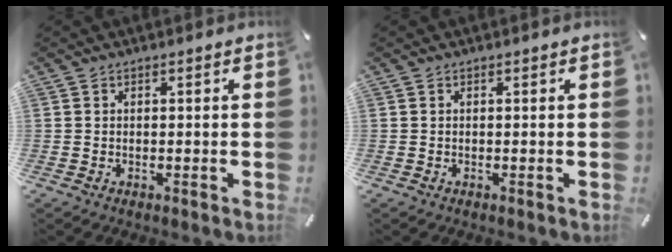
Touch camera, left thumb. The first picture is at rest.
{"total": 0.0}